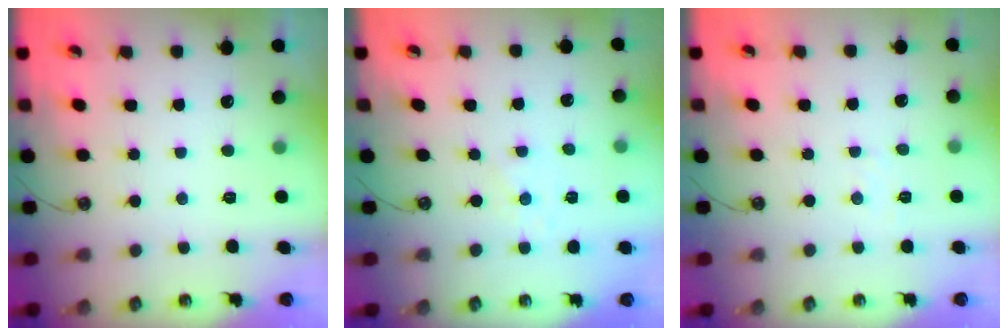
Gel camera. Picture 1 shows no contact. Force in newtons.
{"total": 1.4, "press": 1.3, "slide": 0.4}
{"total": 4.3, "press": 4.3, "slide": 0.5}